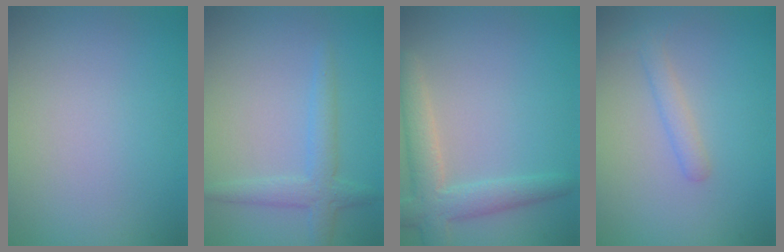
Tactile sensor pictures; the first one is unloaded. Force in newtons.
{"total": 2.6, "press": 2.6, "slide": 0.1}
{"total": 4.1, "press": 4.1, "slide": 0.2}
{"total": 1.6, "press": 1.6, "slide": 0.0}